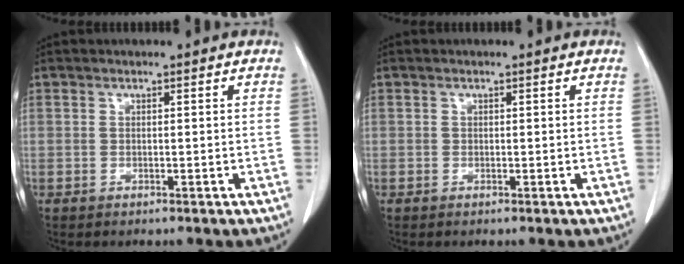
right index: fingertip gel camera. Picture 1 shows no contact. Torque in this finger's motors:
{"motor_torque": [-0.03, 0.00, -0.01, 0.00]}